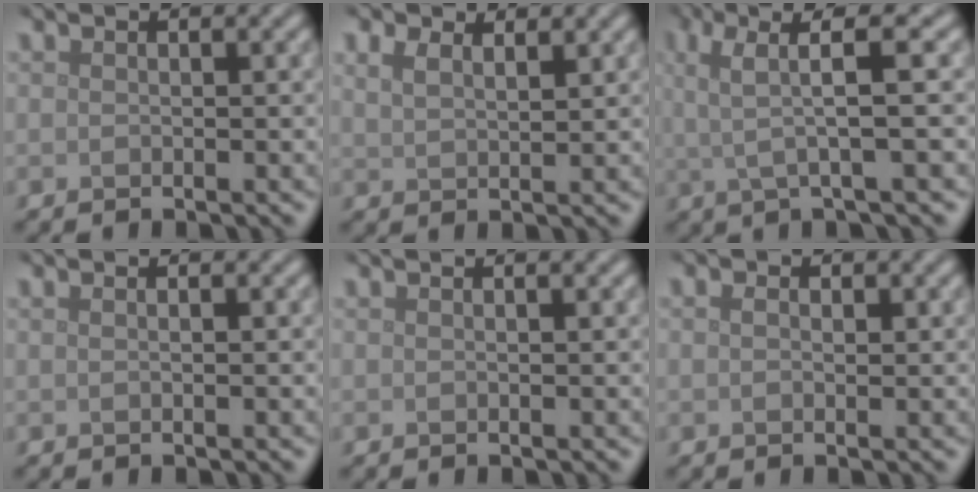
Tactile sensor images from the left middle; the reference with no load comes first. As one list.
[{"total": 3.3, "force": [2.2, 1.6, 1.8], "torque": [-0.035, 0.010, 0.032]}, {"total": 5.3, "force": [1.3, 0.9, 5.0], "torque": [-0.096, 0.011, 0.021]}, {"total": 0.6, "force": [0.2, 0.2, 0.5], "torque": [-0.010, -0.001, 0.003]}, {"total": 0.6, "force": [0.3, 0.1, 0.5], "torque": [-0.004, 0.005, 0.003]}, {"total": 1.3, "force": [0.4, 0.8, 0.9], "torque": [-0.011, -0.003, 0.006]}]